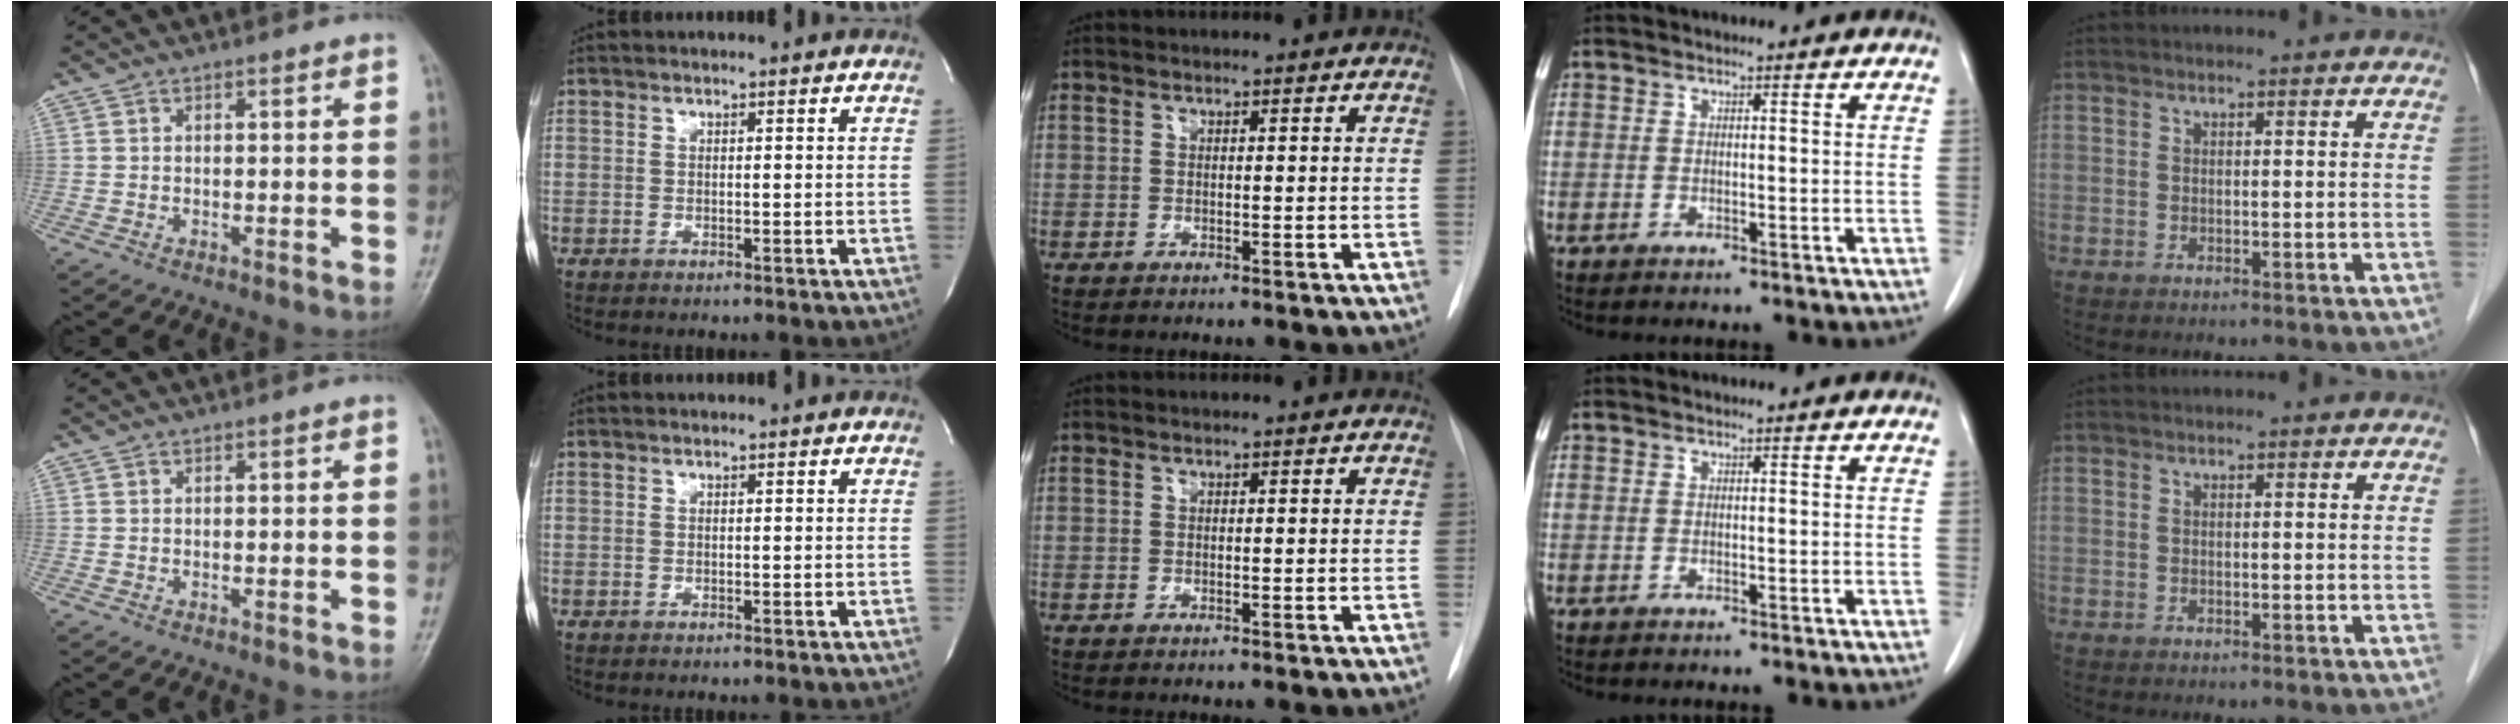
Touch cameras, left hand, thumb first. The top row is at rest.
{}